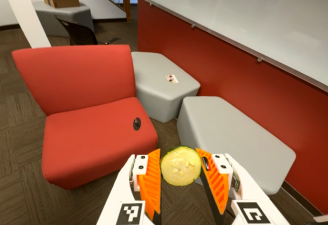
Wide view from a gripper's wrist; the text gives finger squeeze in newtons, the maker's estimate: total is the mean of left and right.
{"total": 9.3, "left": 9.7, "right": 8.8}